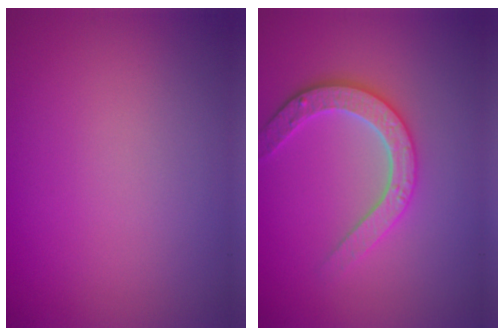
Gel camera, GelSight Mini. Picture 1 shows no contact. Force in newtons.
{"total": 3.3, "press": 3.1, "slide": 1.2}